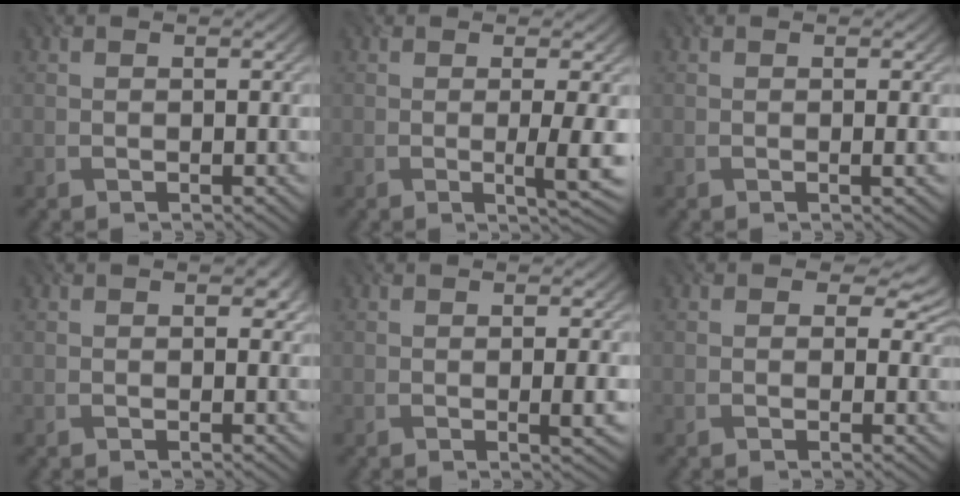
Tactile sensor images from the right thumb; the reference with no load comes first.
{"total": 3.6, "force": [-0.1, 0.4, 3.6], "torque": [-0.066, -0.002, -0.002]}
{"total": 0.5, "force": [0.0, 0.0, 0.5], "torque": [-0.011, -0.001, -0.001]}
{"total": 0.9, "force": [0.5, 0.6, 0.4], "torque": [-0.005, -0.005, 0.004]}
{"total": 1.7, "force": [0.0, 0.2, 1.7], "torque": [-0.032, -0.001, -0.001]}
{"total": 2.9, "force": [1.1, 2.2, 1.5], "torque": [-0.023, -0.008, 0.002]}